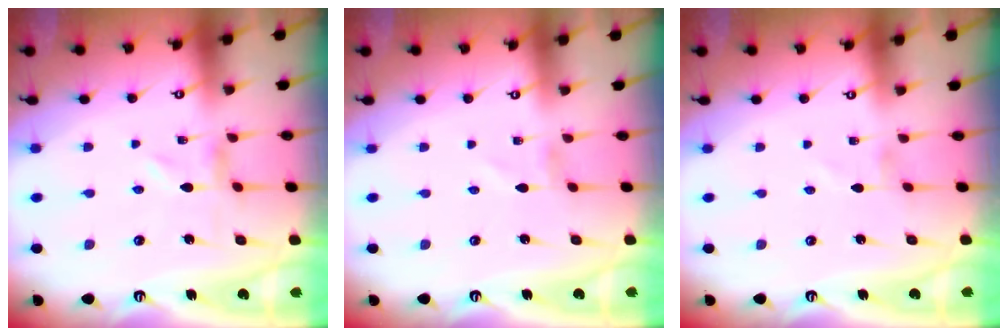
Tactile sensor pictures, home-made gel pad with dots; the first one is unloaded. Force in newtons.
{"total": 1.3, "press": 1.2, "slide": 0.1}
{"total": 0.7, "press": 0.6, "slide": 0.1}